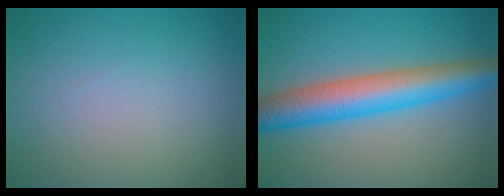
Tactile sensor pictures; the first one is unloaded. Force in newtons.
{"total": 7.2, "press": 7.2, "slide": 0.1}